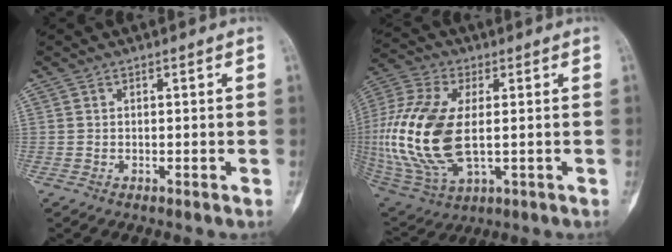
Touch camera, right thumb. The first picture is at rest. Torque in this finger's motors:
{"motor_torque": [2.23, 1.66, 1.37, -1.40, 0.35]}